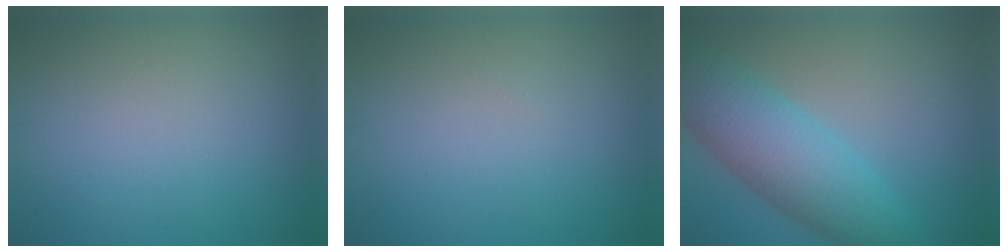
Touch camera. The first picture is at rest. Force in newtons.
{"total": 0.0}
{"total": 7.5, "press": 7.5, "slide": 0.1}